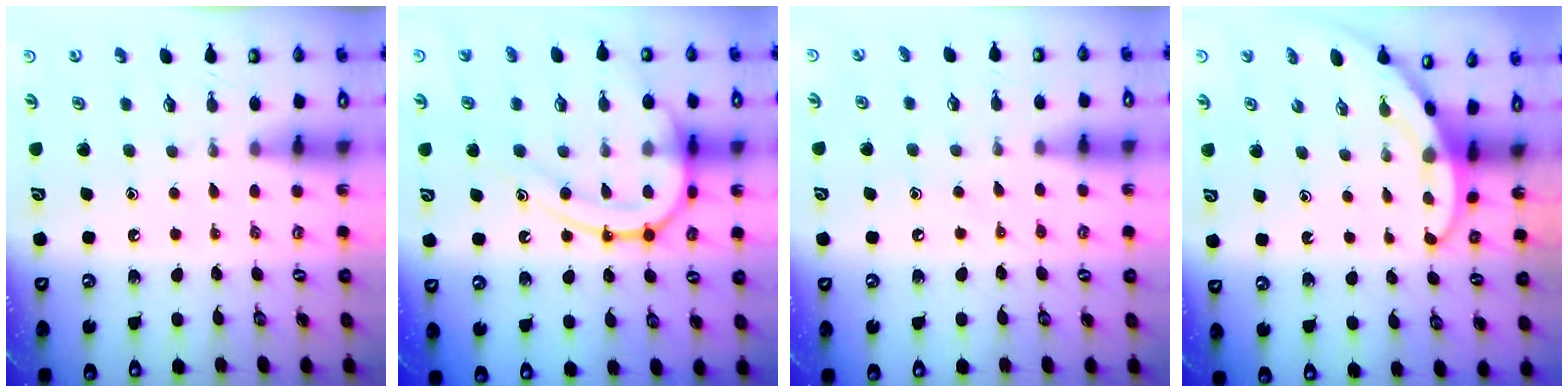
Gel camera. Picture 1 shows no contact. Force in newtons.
{"total": 15.8, "press": 15.7, "slide": 1.3}
{"total": 5.6, "press": 5.6, "slide": 0.6}
{"total": 3.3, "press": 3.3, "slide": 0.1}